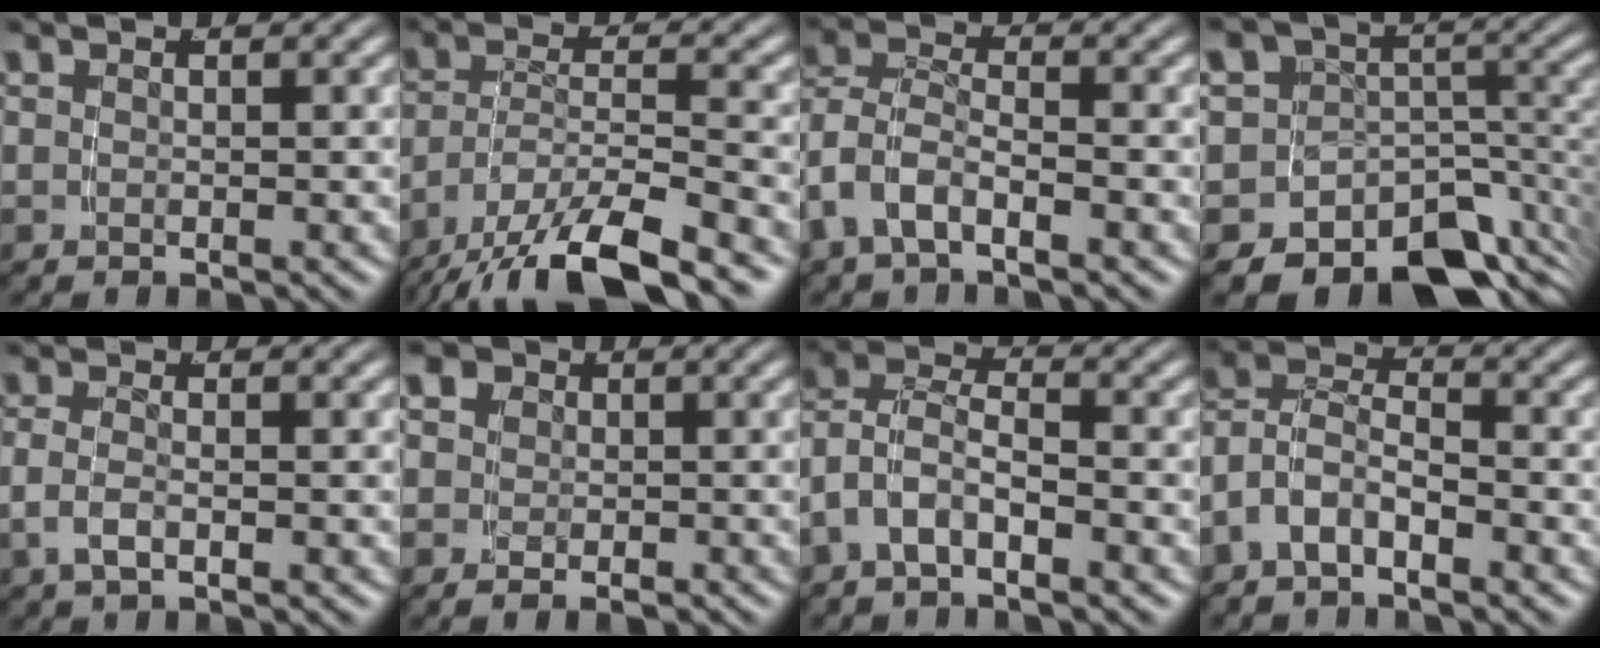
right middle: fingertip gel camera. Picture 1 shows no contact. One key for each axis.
{"total": 8.2, "fx": -5.1, "fy": 3.0, "fz": 5.7, "tx": -0.099, "ty": -0.025, "tz": -0.070}
{"total": 4.6, "fx": -1.3, "fy": 3.4, "fz": 2.8, "tx": -0.077, "ty": -0.023, "tz": -0.018}
{"total": 20.3, "fx": -8.9, "fy": 15.5, "fz": 9.7, "tx": -0.211, "ty": -0.087, "tz": -0.128}
{"total": 2.0, "fx": -0.8, "fy": 0.7, "fz": 1.7, "tx": -0.039, "ty": -0.010, "tz": -0.009}
{"total": 5.2, "fx": 0.7, "fy": 4.6, "fz": 2.4, "tx": -0.054, "ty": 0.001, "tz": 0.002}
{"total": 5.3, "fx": -0.7, "fy": 4.2, "fz": 3.1, "tx": -0.082, "ty": -0.018, "tz": -0.017}
{"total": 6.6, "fx": -2.1, "fy": 5.5, "fz": 3.0, "tx": -0.082, "ty": -0.020, "tz": -0.045}